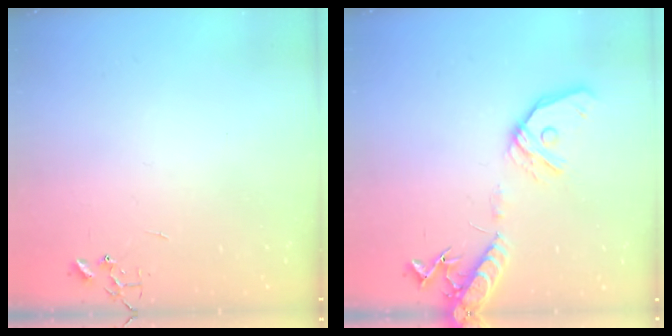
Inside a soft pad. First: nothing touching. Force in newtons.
{"total": 15.4, "press": 15.2, "slide": 2.8}